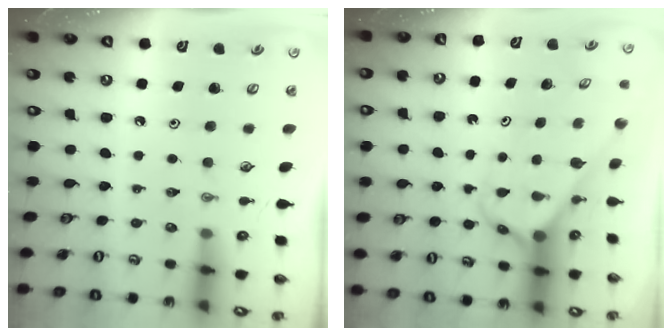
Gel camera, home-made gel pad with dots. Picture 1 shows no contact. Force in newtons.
{"total": 3.9, "press": 3.9, "slide": 0.3}